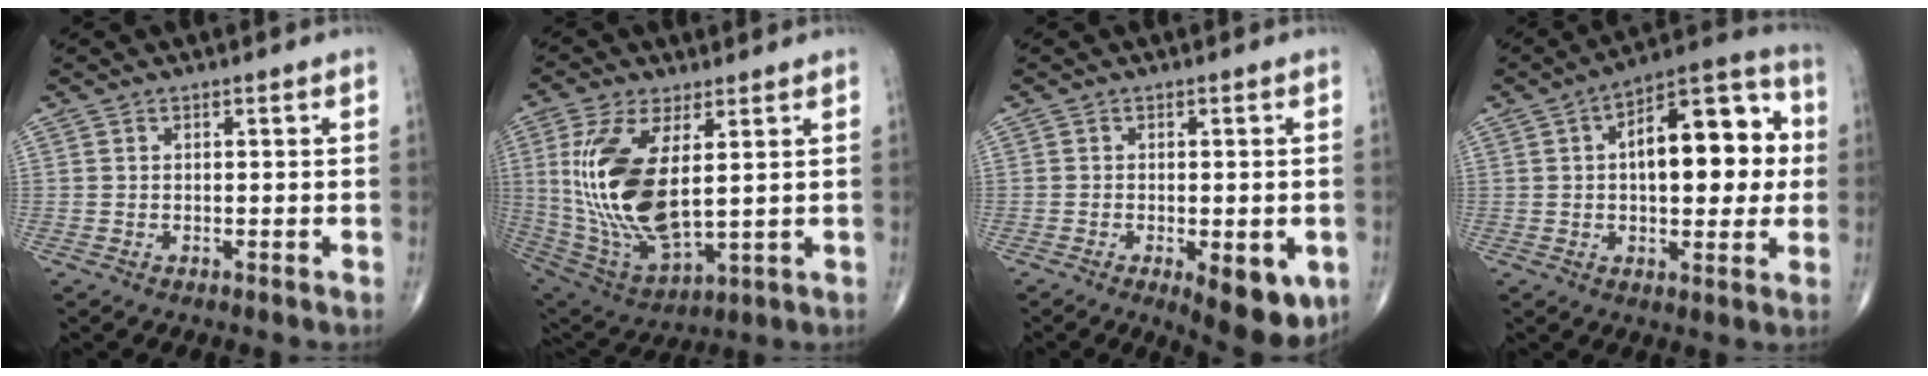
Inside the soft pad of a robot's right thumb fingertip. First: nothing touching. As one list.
[{"total": 19.1, "force": [2.9, 8.4, 16.9], "torque": [-0.349, -0.024, 0.071]}, {"total": 9.7, "force": [-3.4, 3.9, 8.2], "torque": [-0.090, -0.007, -0.039]}, {"total": 18.6, "force": [2.2, 8.8, 16.2], "torque": [-0.194, 0.031, 0.025]}]